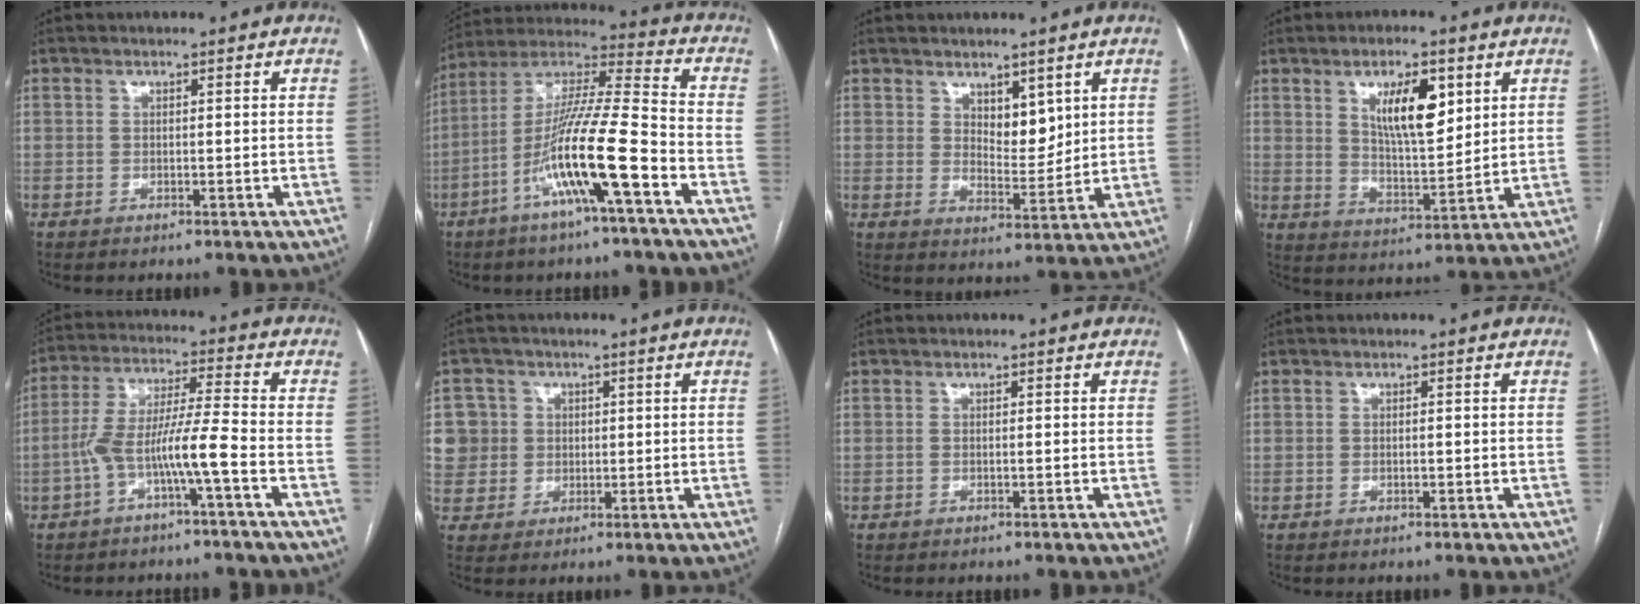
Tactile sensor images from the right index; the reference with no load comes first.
{"total": 15.8, "force": [-6.5, 0.2, 14.4], "torque": [-0.278, 0.001, -0.124]}
{"total": 5.2, "force": [2.8, 2.7, 3.5], "torque": [-0.052, -0.008, 0.052]}
{"total": 10.0, "force": [4.2, 3.3, 8.4], "torque": [-0.142, 0.000, 0.079]}
{"total": 8.7, "force": [-3.5, -0.4, 7.9], "torque": [-0.156, 0.027, -0.066]}
{"total": 9.0, "force": [1.6, 8.8, 0.9], "torque": [-0.034, 0.034, 0.046]}
{"total": 0.0}
{"total": 0.6, "force": [-0.2, 0.2, 0.6], "torque": [-0.012, 0.000, -0.001]}